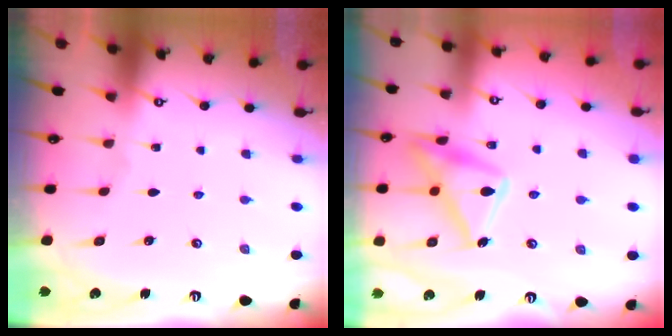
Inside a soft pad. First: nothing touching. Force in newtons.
{"total": 17.8, "press": 17.8, "slide": 1.1}